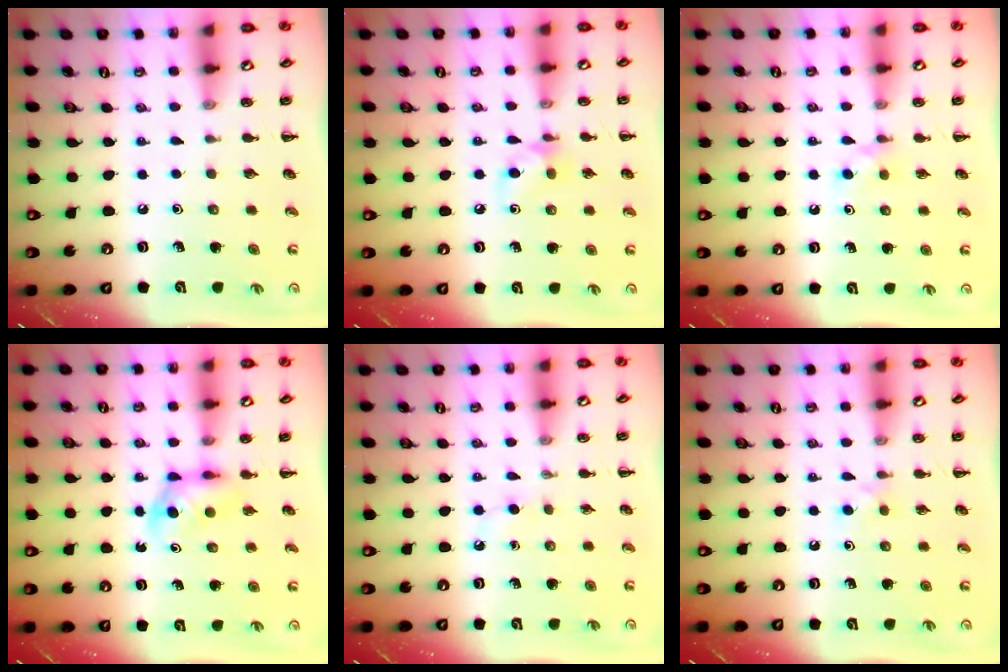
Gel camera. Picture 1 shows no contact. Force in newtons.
{"total": 7.0, "press": 6.8, "slide": 1.7}
{"total": 2.9, "press": 2.7, "slide": 1.1}
{"total": 3.7, "press": 3.5, "slide": 1.1}
{"total": 2.5, "press": 2.3, "slide": 1.0}
{"total": 2.8, "press": 2.6, "slide": 1.2}